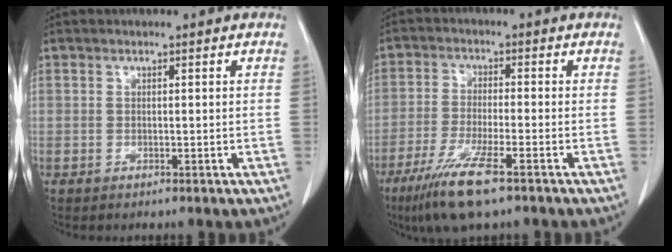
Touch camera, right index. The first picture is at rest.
{"total": 9.0, "force": [-5.6, 0.8, 7.0], "torque": [-0.138, -0.023, -0.098]}